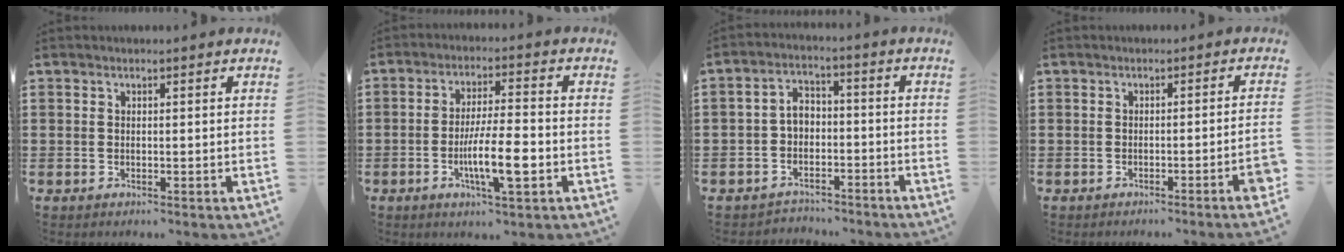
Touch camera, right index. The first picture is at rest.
{"total": 8.8, "force": [-2.6, 1.7, 8.2], "torque": [-0.152, -0.007, -0.047]}
{"total": 4.1, "force": [-2.5, 2.8, 1.6], "torque": [-0.045, 0.010, -0.054]}
{"total": 2.4, "force": [-1.4, -0.6, 1.8], "torque": [-0.029, -0.008, -0.026]}